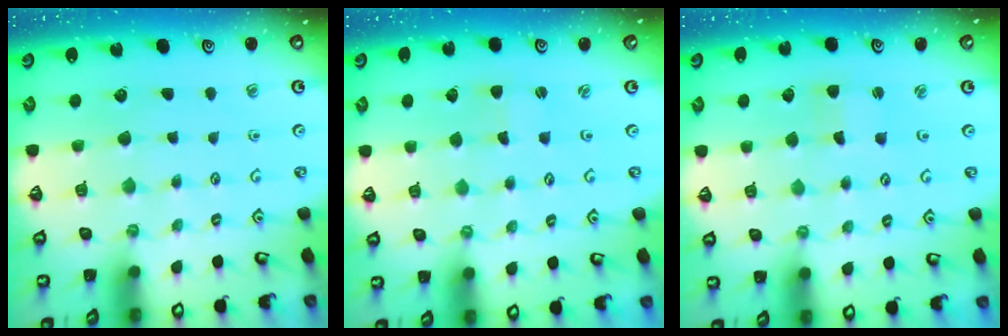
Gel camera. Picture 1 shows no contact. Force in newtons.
{"total": 0.0}
{"total": 1.4, "press": 1.4, "slide": 0.1}